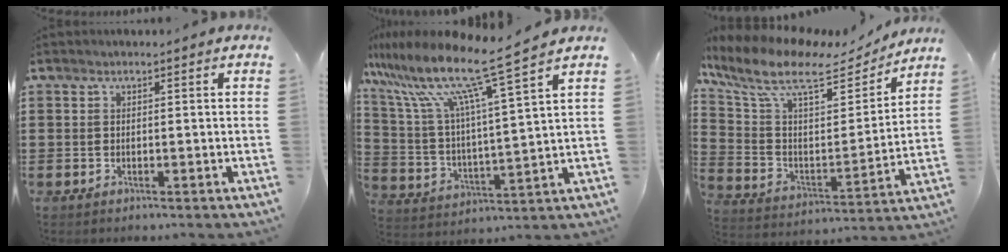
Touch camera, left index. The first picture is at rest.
{"total": 11.4, "force": [8.9, 0.0, 7.1], "torque": [-0.176, -0.061, 0.142]}
{"total": 10.7, "force": [7.5, 3.8, 6.6], "torque": [-0.159, -0.035, 0.126]}